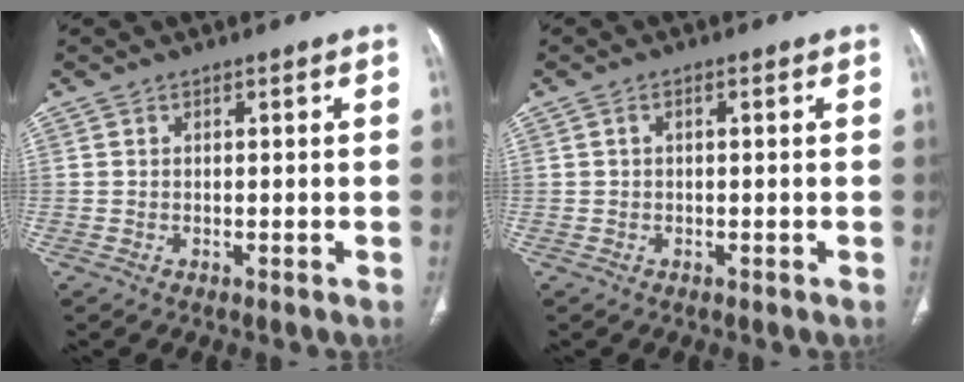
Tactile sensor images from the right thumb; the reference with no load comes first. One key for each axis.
{"total": 1.1, "fx": 0.2, "fy": 0.5, "fz": 0.9, "tx": -0.020, "ty": 0.005, "tz": 0.001}